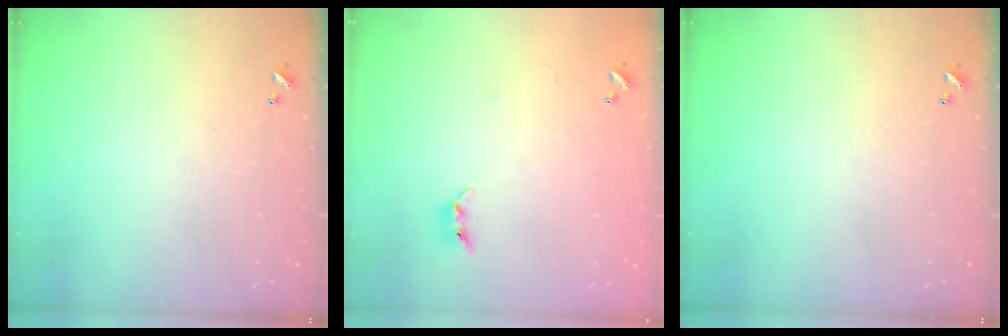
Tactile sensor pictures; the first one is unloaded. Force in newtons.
{"total": 6.5, "press": 6.5, "slide": 0.4}
{"total": 0.0}